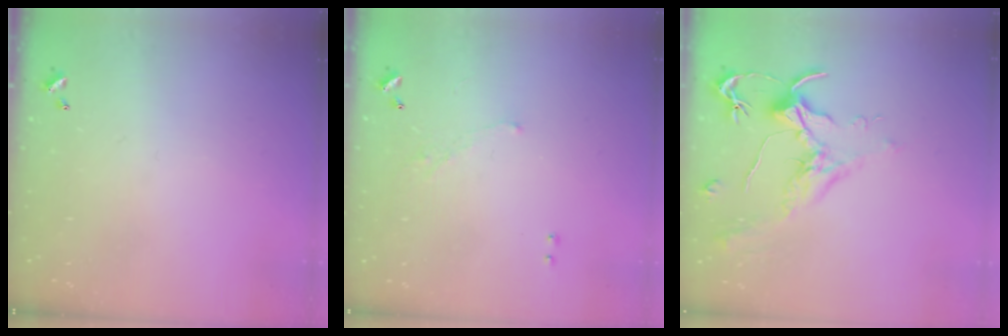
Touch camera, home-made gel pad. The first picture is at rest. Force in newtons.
{"total": 0.8, "press": 0.6, "slide": 0.5}
{"total": 1.8, "press": 1.7, "slide": 0.8}